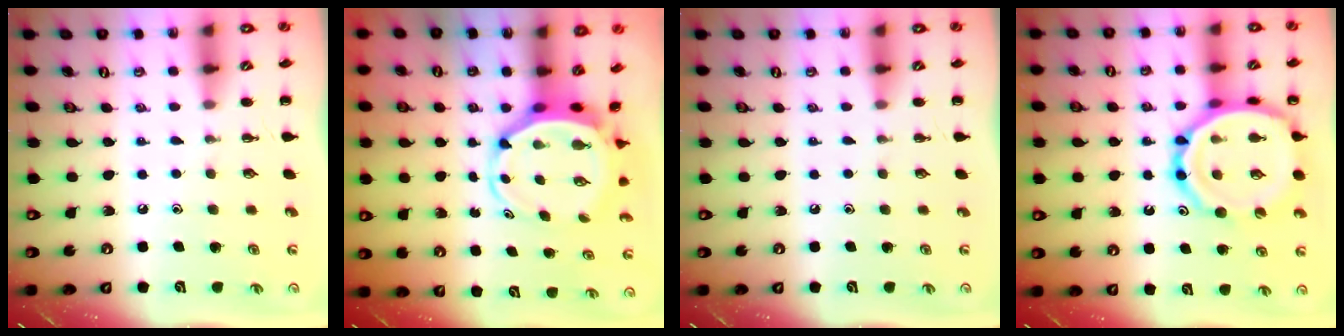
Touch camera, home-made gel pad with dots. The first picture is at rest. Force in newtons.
{"total": 5.8, "press": 5.7, "slide": 1.3}
{"total": 0.0}
{"total": 19.1, "press": 18.9, "slide": 2.8}